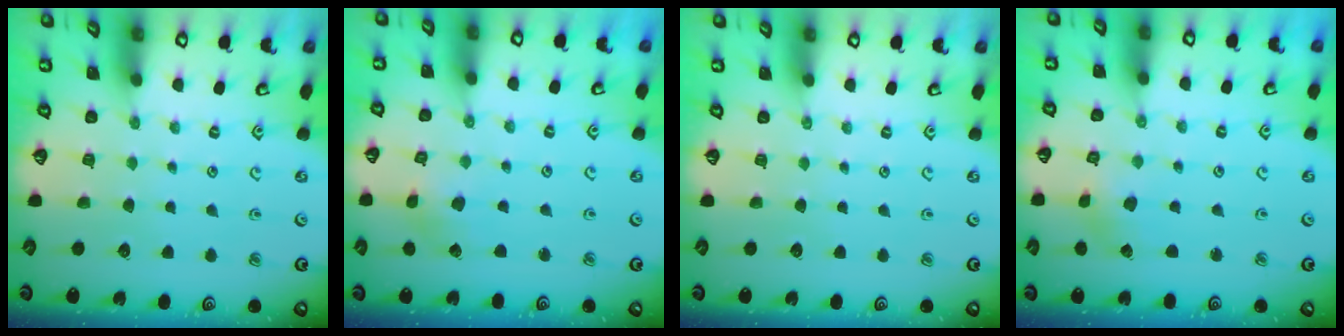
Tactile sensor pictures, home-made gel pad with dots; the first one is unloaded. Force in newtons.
{"total": 2.8, "press": 2.8, "slide": 0.1}
{"total": 0.0}
{"total": 0.9, "press": 0.9, "slide": 0.2}